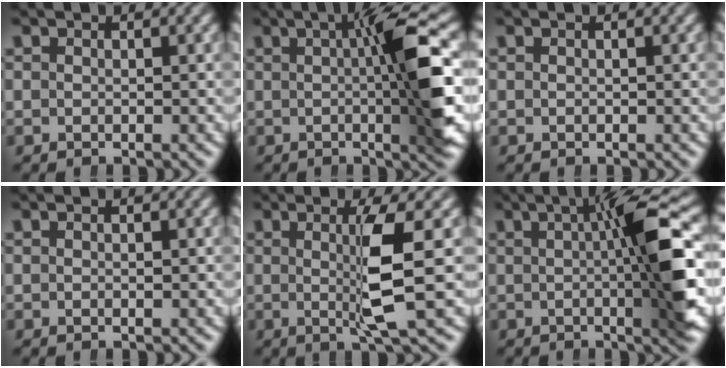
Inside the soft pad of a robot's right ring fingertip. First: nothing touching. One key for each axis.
{"total": 8.5, "fx": 0.4, "fy": 0.8, "fz": 8.5, "tx": -0.126, "ty": 0.010, "tz": 0.005}
{"total": 0.0}
{"total": 0.0}
{"total": 4.6, "fx": 0.2, "fy": -0.6, "fz": 4.6, "tx": -0.081, "ty": -0.009, "tz": 0.011}
{"total": 9.6, "fx": 0.4, "fy": 1.1, "fz": 9.5, "tx": -0.140, "ty": 0.013, "tz": 0.003}